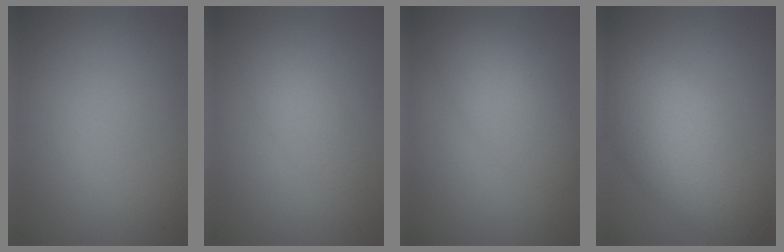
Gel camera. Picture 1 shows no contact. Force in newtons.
{"total": 1.8, "press": 1.8, "slide": 0.2}
{"total": 4.1, "press": 4.1, "slide": 0.1}
{"total": 7.6, "press": 7.6, "slide": 0.1}